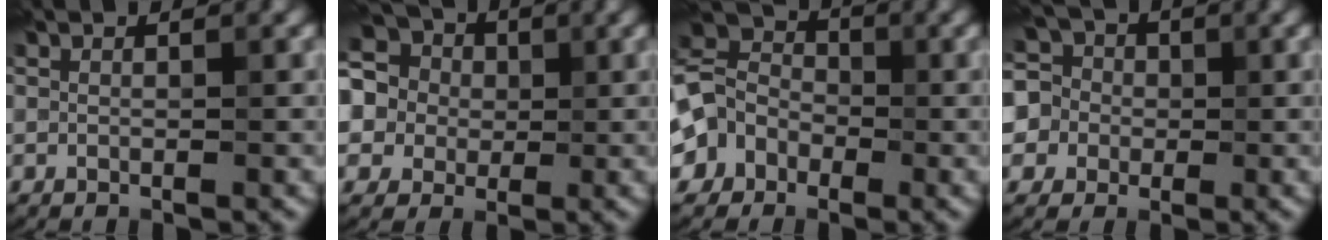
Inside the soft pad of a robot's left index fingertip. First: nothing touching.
{"total": 13.7, "force": [3.7, 12.1, 5.4], "torque": [-0.144, 0.038, 0.038]}
{"total": 6.3, "force": [-2.1, 5.4, 2.4], "torque": [-0.039, 0.018, -0.057]}
{"total": 7.4, "force": [1.2, 6.8, 2.7], "torque": [-0.067, 0.045, -0.015]}